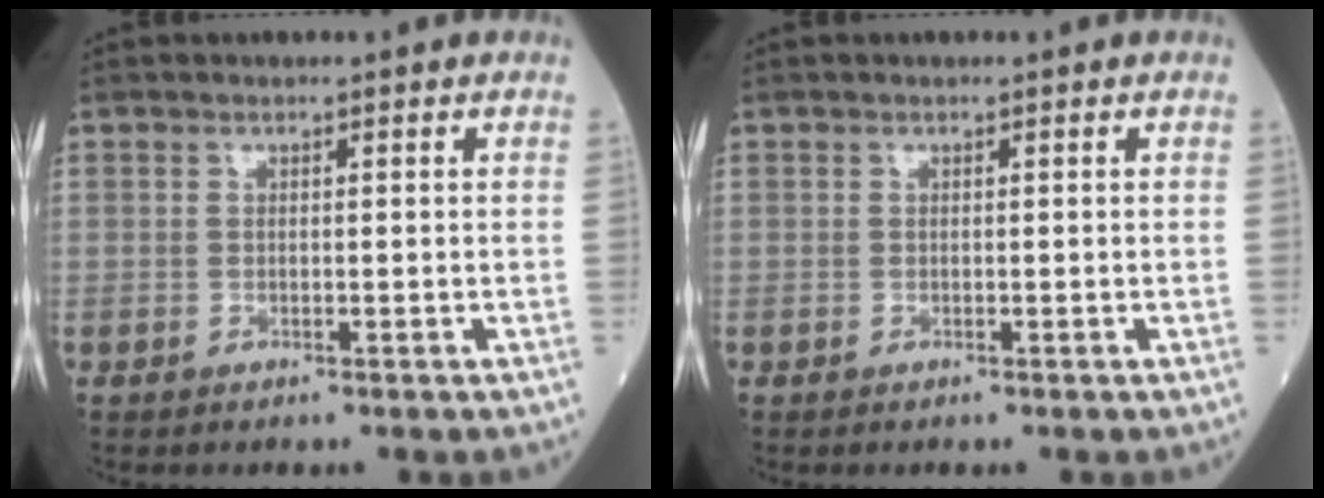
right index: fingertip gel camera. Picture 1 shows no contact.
{"total": 0.0}